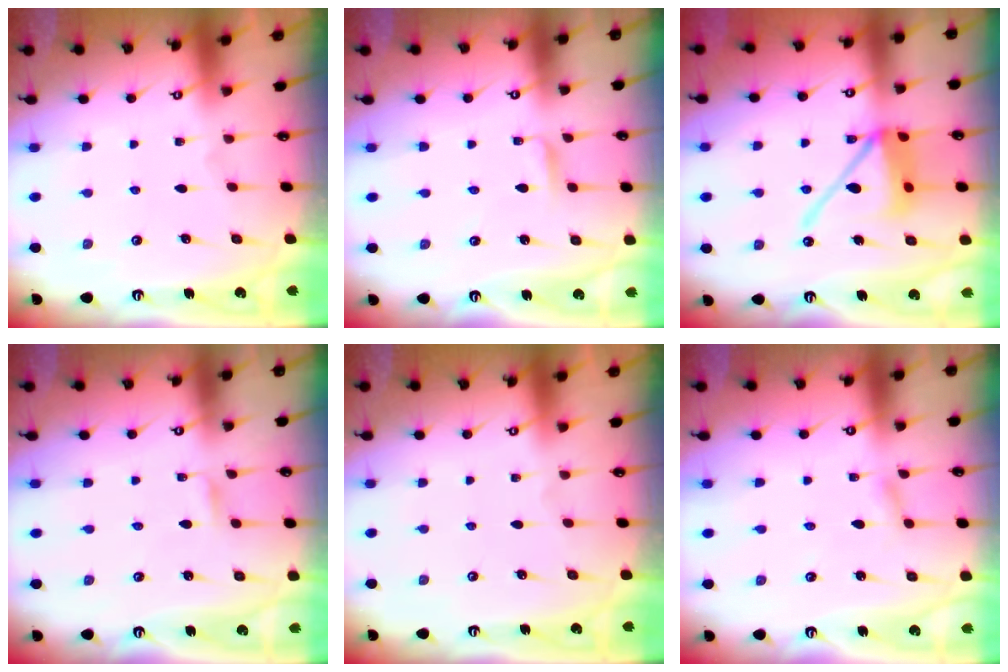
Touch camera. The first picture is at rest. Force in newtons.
{"total": 2.6, "press": 2.5, "slide": 0.3}
{"total": 13.4, "press": 13.3, "slide": 1.8}
{"total": 1.8, "press": 1.8, "slide": 0.2}
{"total": 0.0}
{"total": 1.5, "press": 1.5, "slide": 0.1}